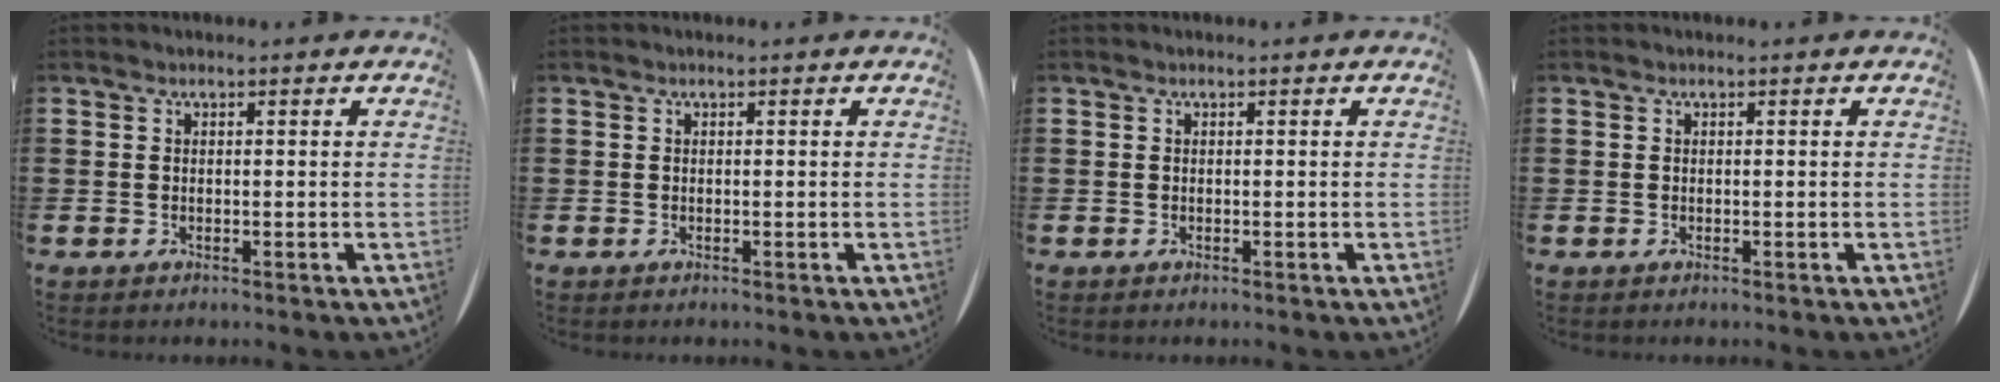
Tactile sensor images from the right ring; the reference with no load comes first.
{"total": 0.0}
{"total": 0.0}
{"total": 0.0}